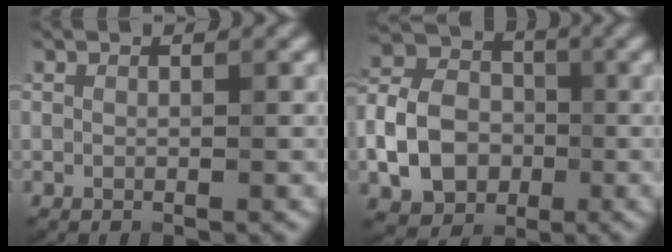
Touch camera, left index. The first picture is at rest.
{"total": 7.4, "force": [-2.0, 5.8, 4.2], "torque": [-0.095, 0.003, -0.044]}